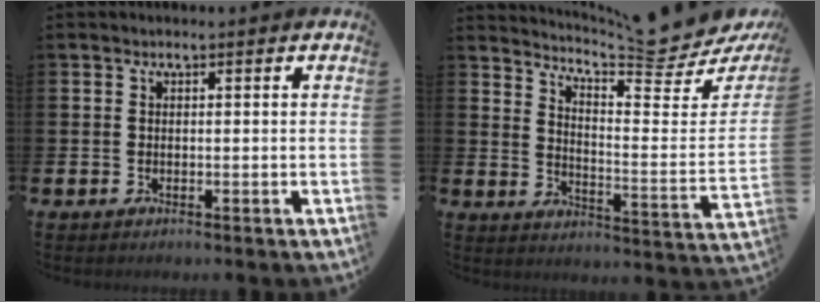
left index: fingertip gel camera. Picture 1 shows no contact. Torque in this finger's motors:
{"motor_torque": [0.72, -1.41, 0.08, 0.11]}